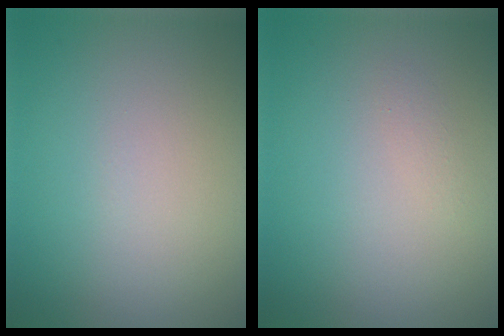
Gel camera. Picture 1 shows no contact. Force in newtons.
{"total": 0.7, "press": 0.7, "slide": 0.1}